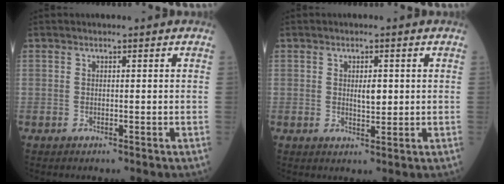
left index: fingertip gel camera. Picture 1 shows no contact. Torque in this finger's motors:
{"motor_torque": [0.06, 0.01, 0.06, 0.04]}